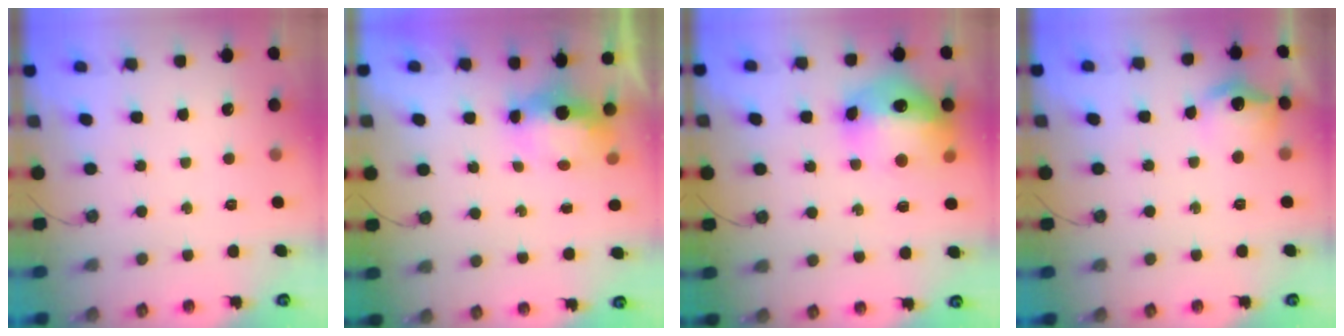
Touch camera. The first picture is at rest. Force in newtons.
{"total": 6.5, "press": 6.5, "slide": 0.7}
{"total": 17.5, "press": 17.5, "slide": 1.6}
{"total": 12.0, "press": 11.9, "slide": 0.9}